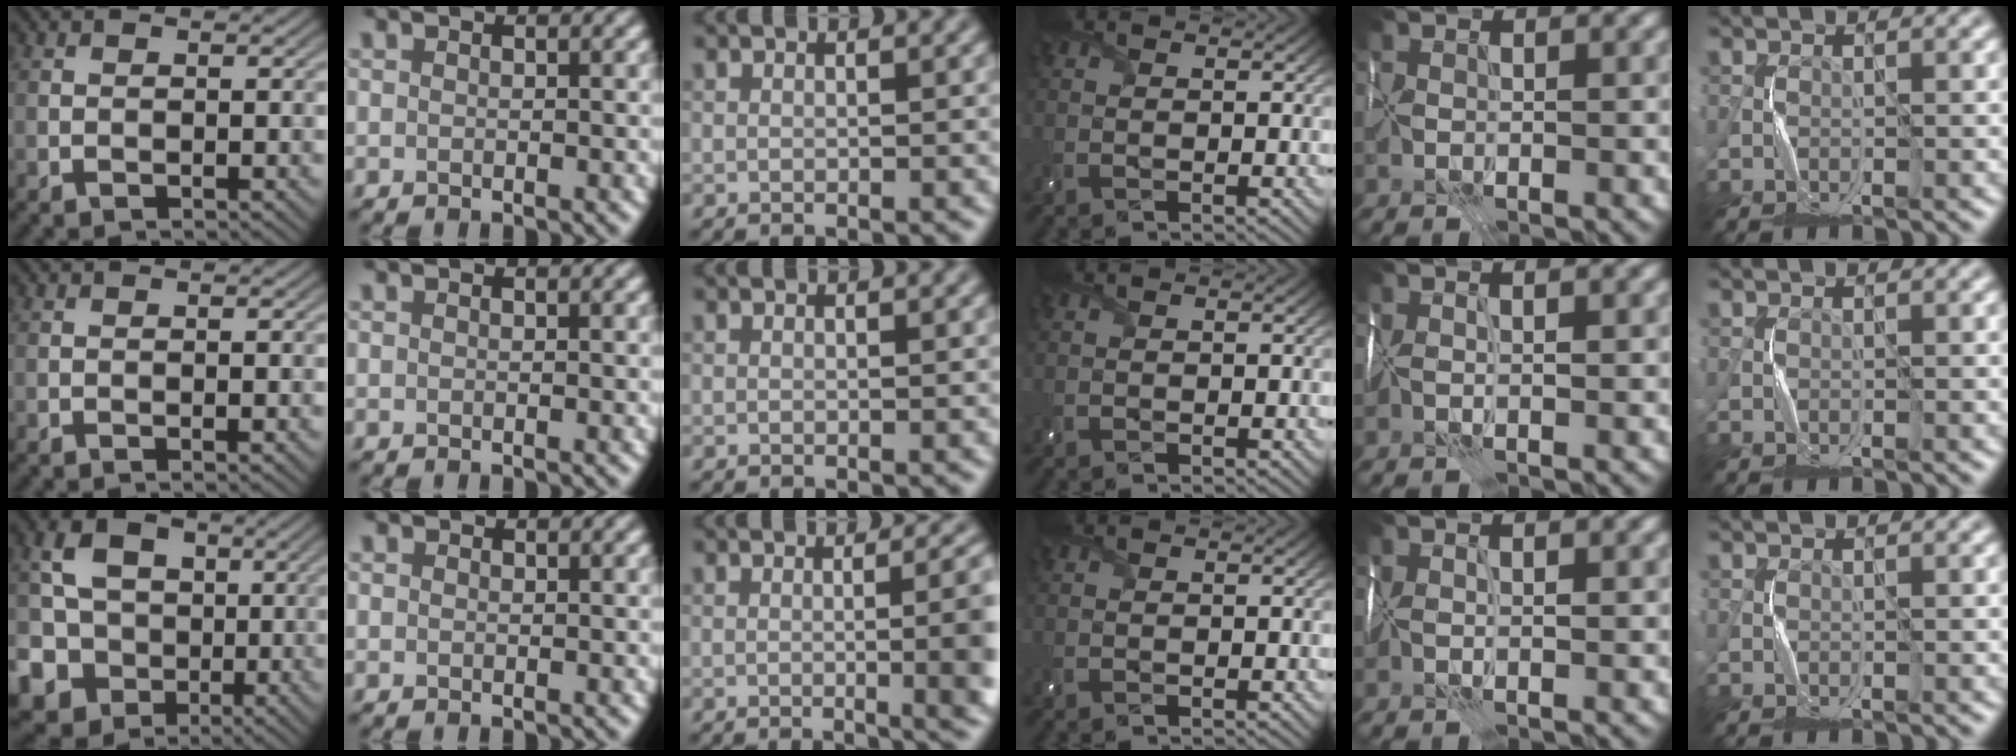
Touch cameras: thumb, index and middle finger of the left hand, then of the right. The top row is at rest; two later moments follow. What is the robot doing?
{"motion": "wrap", "object": "scarf"}